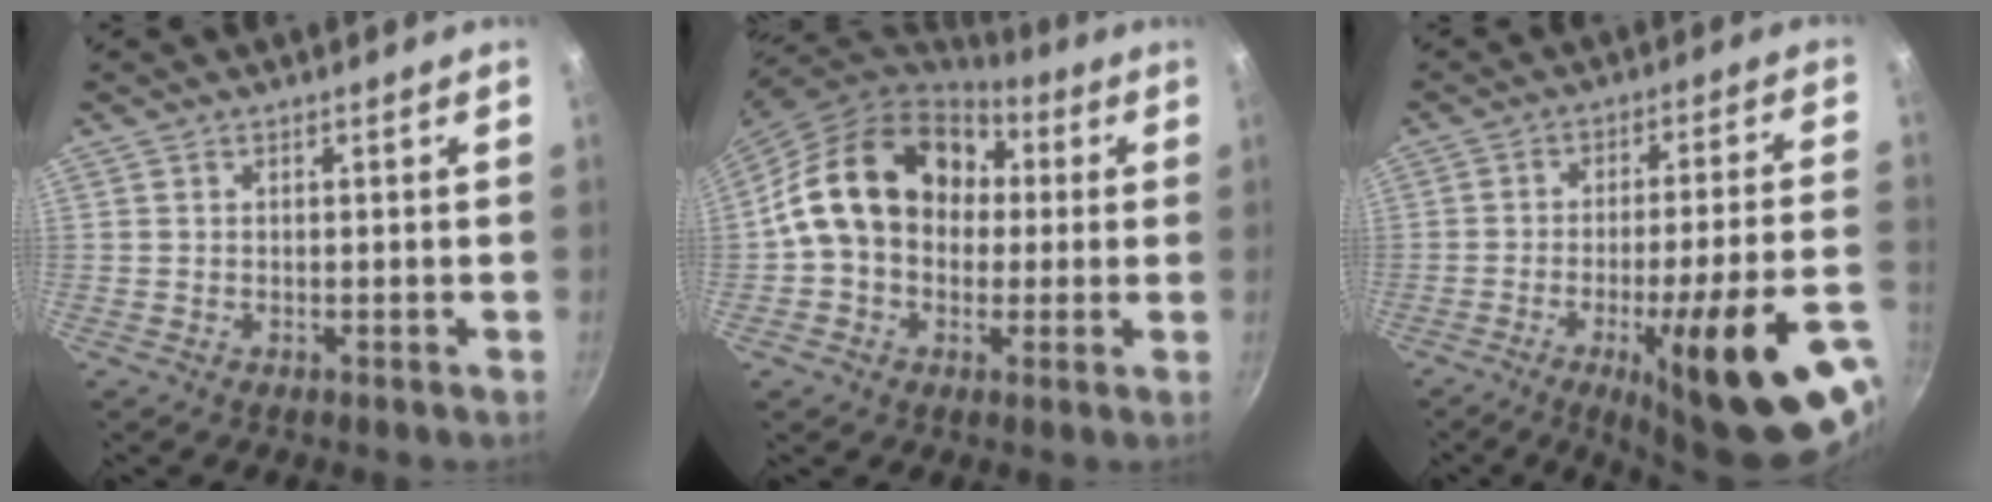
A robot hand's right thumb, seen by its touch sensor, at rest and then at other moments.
{"total": 19.2, "force": [2.6, 15.0, 11.6], "torque": [-0.176, 0.041, 0.035]}
{"total": 23.3, "force": [-10.3, 4.4, 20.4], "torque": [-0.252, 0.028, -0.139]}